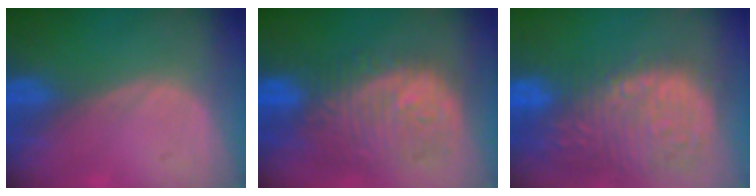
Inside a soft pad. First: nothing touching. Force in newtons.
{"total": 11.8, "press": 10.6, "slide": 5.1}
{"total": 15.5, "press": 12.6, "slide": 9.0}